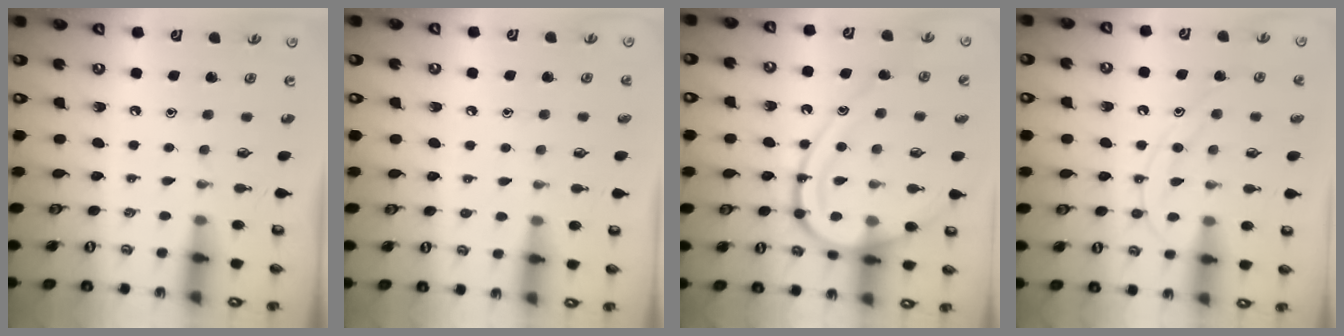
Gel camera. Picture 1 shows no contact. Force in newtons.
{"total": 2.3, "press": 2.3, "slide": 0.2}
{"total": 14.9, "press": 14.8, "slide": 1.2}
{"total": 11.9, "press": 11.8, "slide": 1.1}